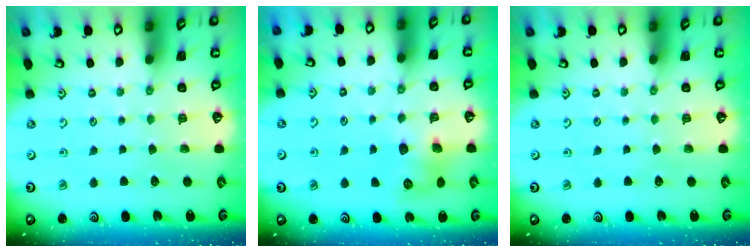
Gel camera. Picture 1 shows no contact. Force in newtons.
{"total": 8.3, "press": 8.3, "slide": 0.5}
{"total": 0.0}